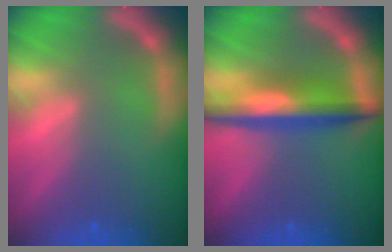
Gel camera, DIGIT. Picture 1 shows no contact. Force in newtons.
{"total": 6.0}